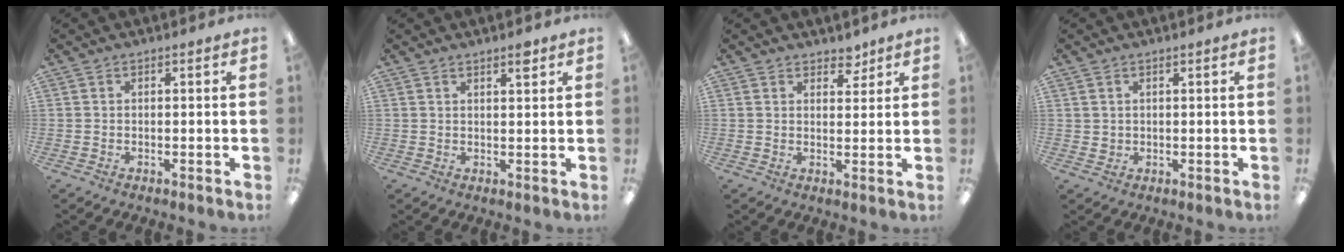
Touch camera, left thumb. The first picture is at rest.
{"total": 2.7, "force": [2.2, 0.6, 1.4], "torque": [-0.016, -0.008, 0.036]}
{"total": 3.7, "force": [3.2, 1.8, 0.7], "torque": [0.004, -0.017, 0.055]}
{"total": 1.6, "force": [1.0, 1.2, 0.2], "torque": [-0.005, 0.001, 0.019]}